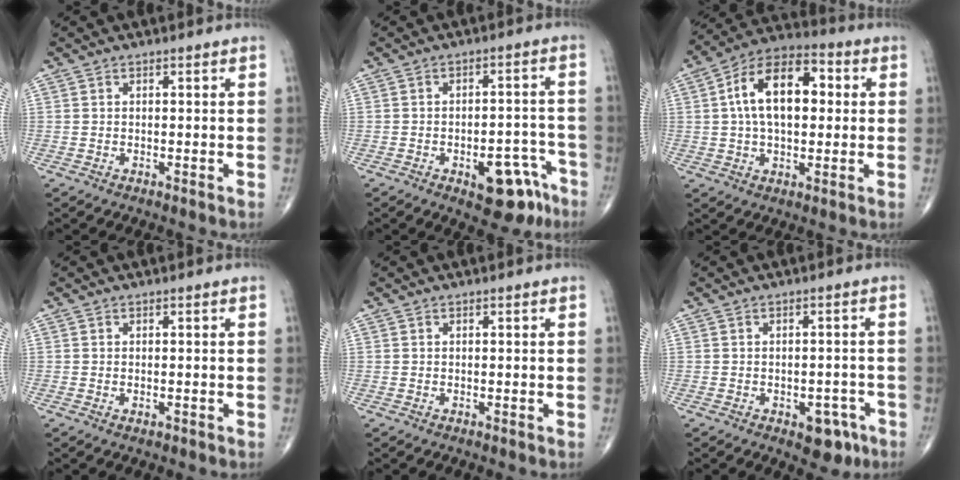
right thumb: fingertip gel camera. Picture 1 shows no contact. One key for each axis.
{"total": 10.8, "fx": -5.8, "fy": 5.2, "fz": 7.4, "tx": -0.064, "ty": 0.046, "tz": -0.068}
{"total": 16.0, "fx": 2.5, "fy": 9.1, "fz": 12.9, "tx": -0.202, "ty": 0.026, "tz": 0.035}
{"total": 0.8, "fx": -0.2, "fy": 0.5, "fz": 0.6, "tx": -0.010, "ty": 0.001, "tz": -0.002}
{"total": 0.0}
{"total": 5.6, "fx": -2.9, "fy": 3.3, "fz": 3.5, "tx": -0.019, "ty": 0.019, "tz": -0.032}